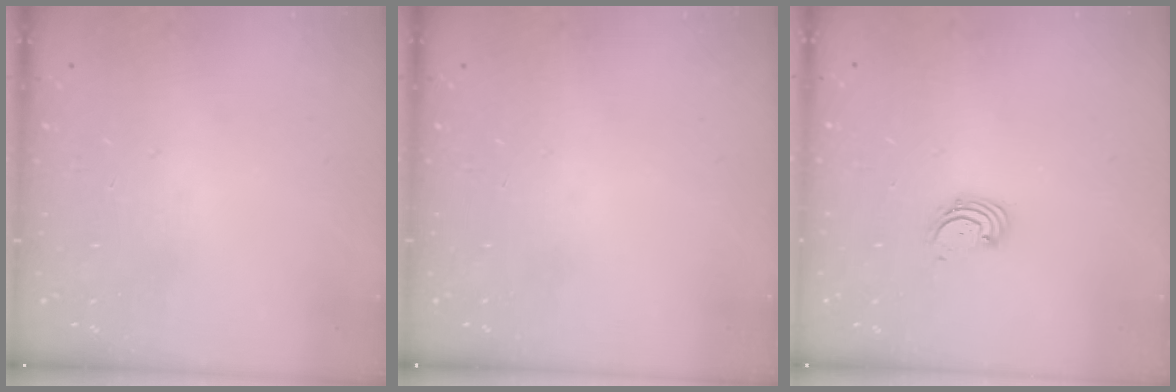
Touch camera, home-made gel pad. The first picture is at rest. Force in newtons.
{"total": 0.0}
{"total": 1.6, "press": 1.6, "slide": 0.2}